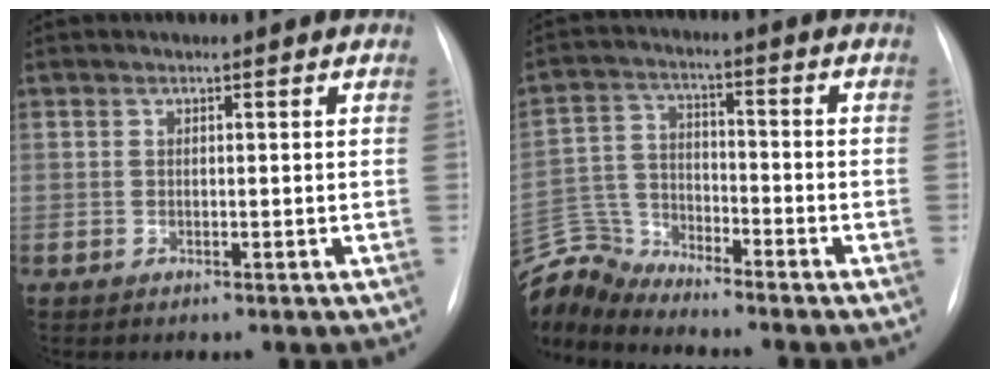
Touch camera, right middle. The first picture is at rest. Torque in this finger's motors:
{"motor_torque": [0.13, -0.22, -0.02, -0.14]}